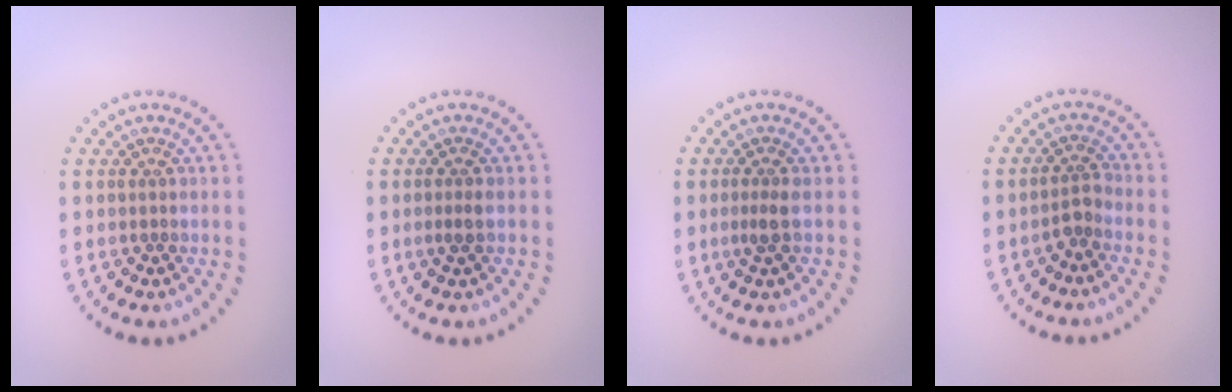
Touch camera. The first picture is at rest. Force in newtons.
{"total": 1.0, "press": 0.8, "slide": 0.6}
{"total": 1.3, "press": 1.0, "slide": 0.8}
{"total": 1.6, "press": 1.1, "slide": 1.1}